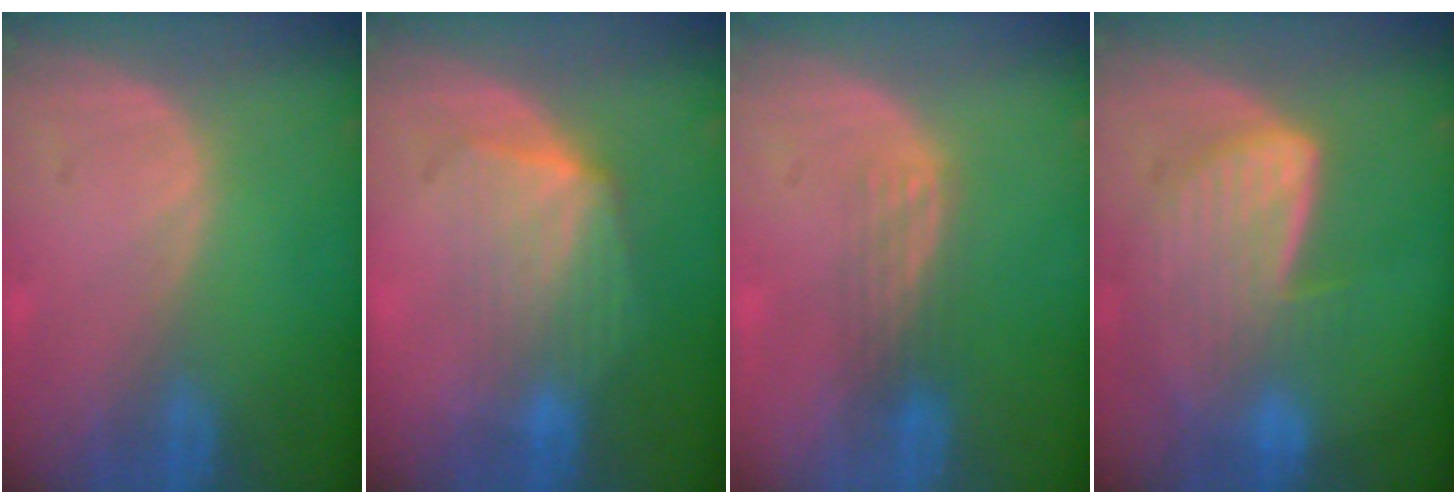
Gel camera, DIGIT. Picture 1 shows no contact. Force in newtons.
{"total": 7.2, "press": 6.6, "slide": 2.9}
{"total": 2.9, "press": 2.7, "slide": 1.2}
{"total": 7.8, "press": 7.3, "slide": 2.9}